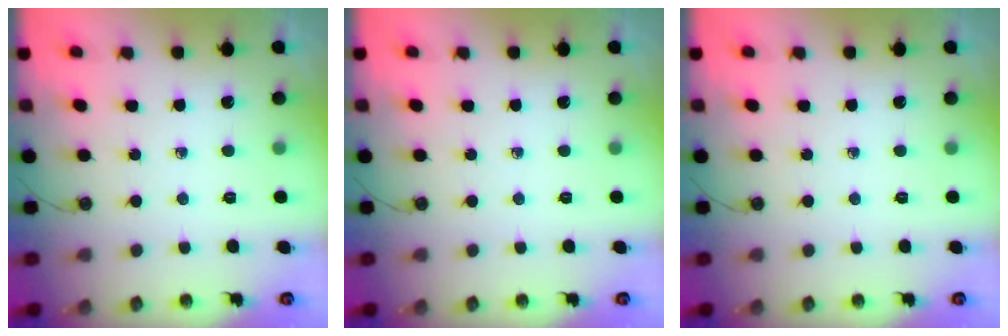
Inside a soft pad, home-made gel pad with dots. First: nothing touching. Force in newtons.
{"total": 0.0}
{"total": 0.0}